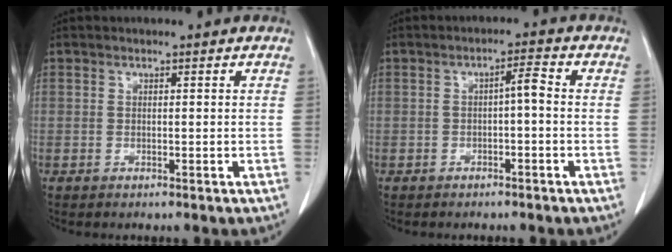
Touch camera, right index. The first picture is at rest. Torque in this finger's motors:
{"motor_torque": [0.37, -0.32, 0.08, 0.04]}